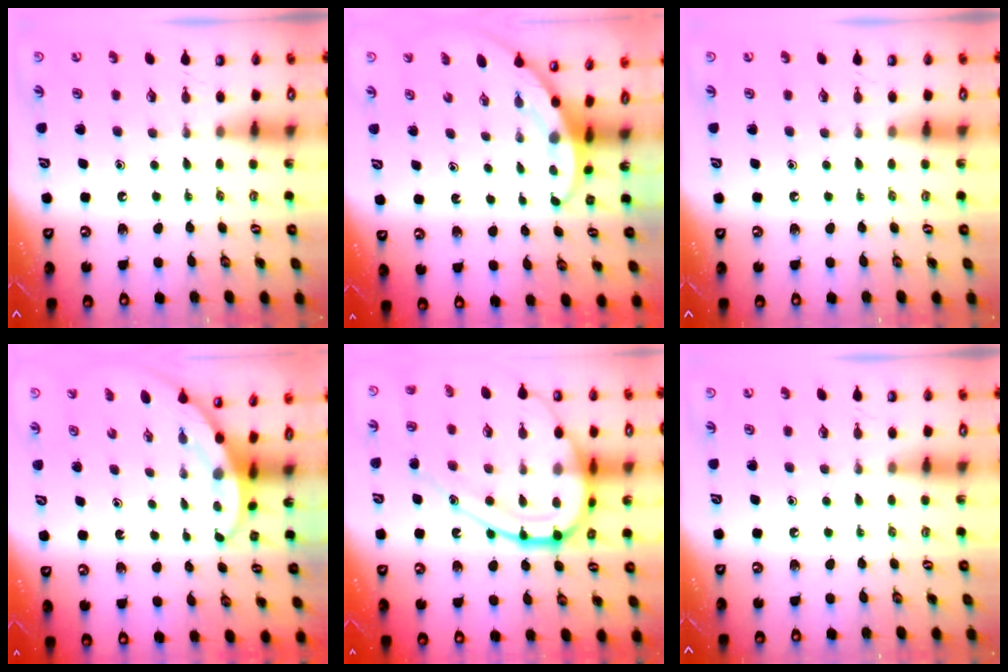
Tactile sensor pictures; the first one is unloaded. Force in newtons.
{"total": 3.3, "press": 3.3, "slide": 0.1}
{"total": 0.0}
{"total": 3.5, "press": 3.5, "slide": 0.1}
{"total": 23.0, "press": 23.0, "slide": 1.9}
{"total": 0.0}